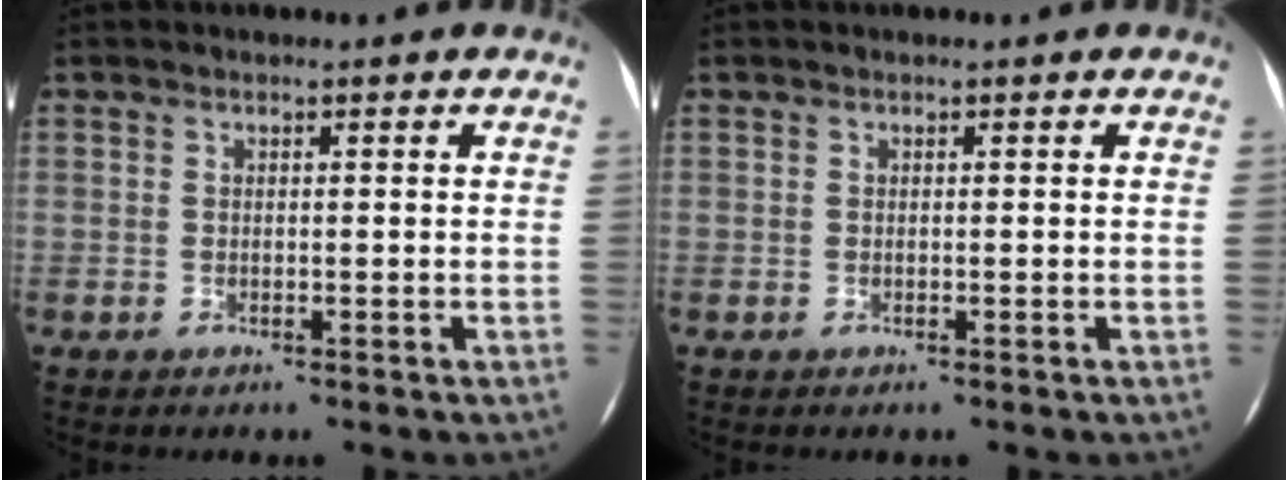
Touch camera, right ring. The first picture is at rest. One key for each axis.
{"total": 0.0}